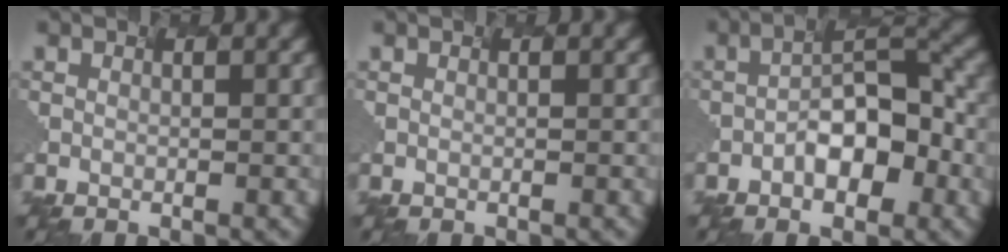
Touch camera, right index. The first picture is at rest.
{"total": 0.0}
{"total": 5.9, "force": [-2.9, 2.4, 4.5], "torque": [-0.074, 0.017, -0.050]}